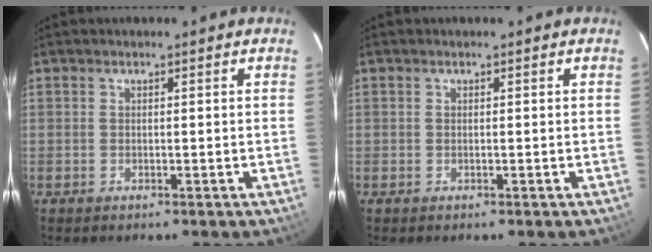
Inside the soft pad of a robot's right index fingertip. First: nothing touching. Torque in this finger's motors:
{"motor_torque": [0.00, 0.00, 0.01, 0.00]}